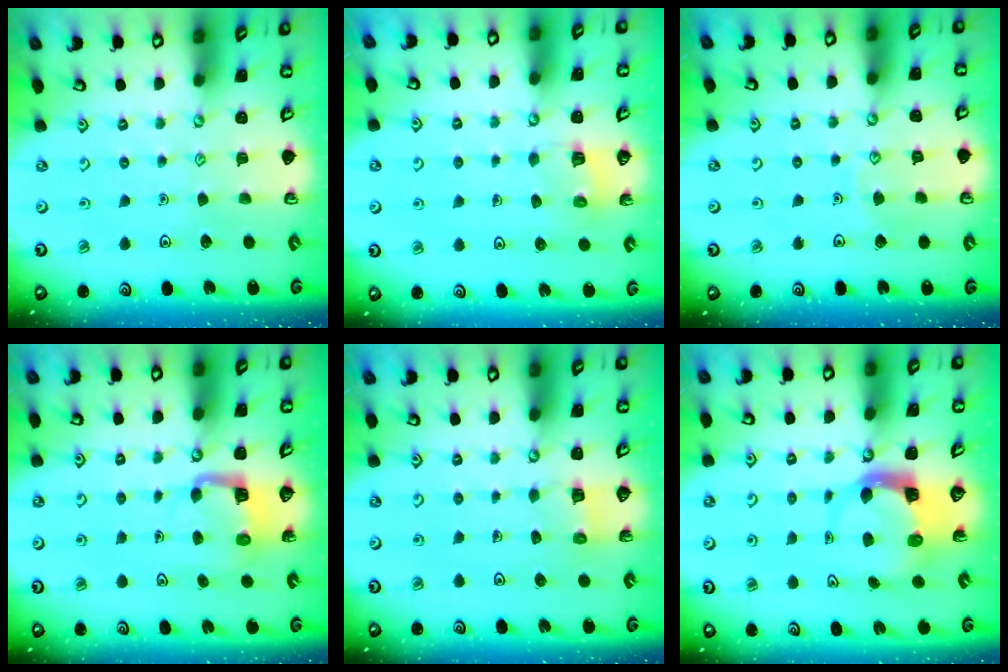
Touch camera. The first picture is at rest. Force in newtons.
{"total": 5.8, "press": 5.8, "slide": 0.3}
{"total": 5.2, "press": 5.1, "slide": 0.3}
{"total": 4.5, "press": 4.5, "slide": 0.1}
{"total": 3.0, "press": 3.0, "slide": 0.1}
{"total": 3.8, "press": 3.8, "slide": 0.6}